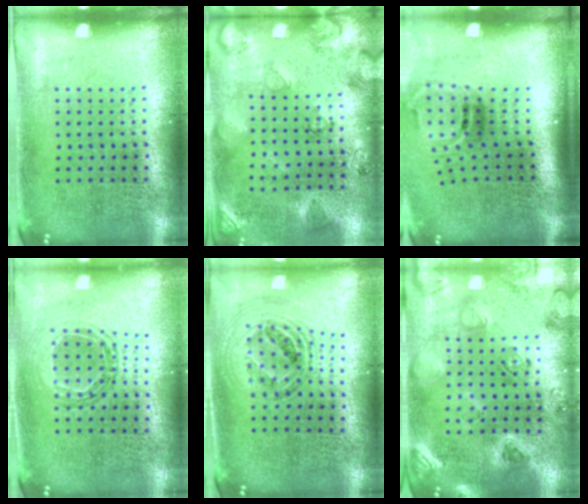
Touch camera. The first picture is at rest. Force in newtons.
{"total": 2.6, "press": 1.7, "slide": 1.9}
{"total": 2.0, "press": 1.2, "slide": 1.6}
{"total": 0.9, "press": 0.9, "slide": 0.2}
{"total": 1.0, "press": 1.0, "slide": 0.1}
{"total": 1.4, "press": 1.4, "slide": 0.2}